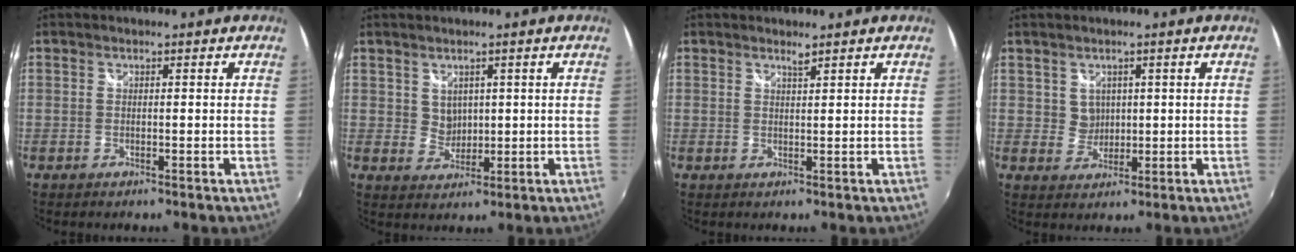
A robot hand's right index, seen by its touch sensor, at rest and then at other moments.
{"total": 3.2, "force": [1.5, 2.7, 0.8], "torque": [-0.009, 0.001, 0.031]}
{"total": 1.0, "force": [0.9, -0.1, 0.5], "torque": [-0.005, 0.000, 0.016]}
{"total": 3.1, "force": [1.2, 2.8, 0.4], "torque": [-0.002, 0.005, 0.025]}